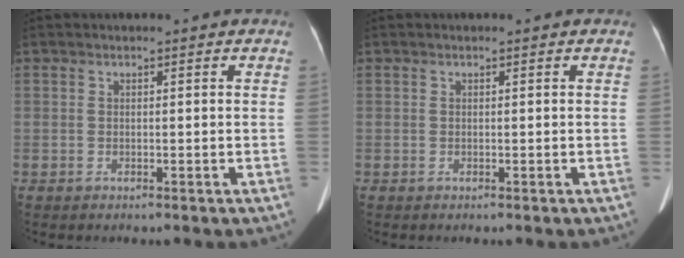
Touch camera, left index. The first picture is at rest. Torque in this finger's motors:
{"motor_torque": [0.18, 0.06, 0.02, 0.00]}